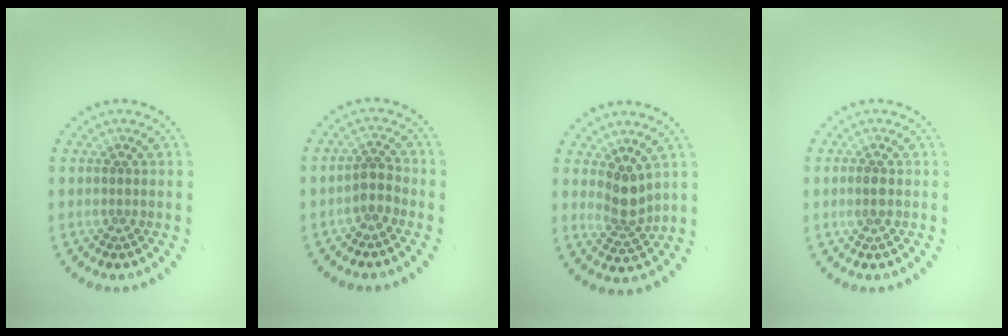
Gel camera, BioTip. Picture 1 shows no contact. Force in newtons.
{"total": 1.9, "press": 1.6, "slide": 1.2}
{"total": 2.7, "press": 2.1, "slide": 1.7}
{"total": 1.2, "press": 1.1, "slide": 0.4}